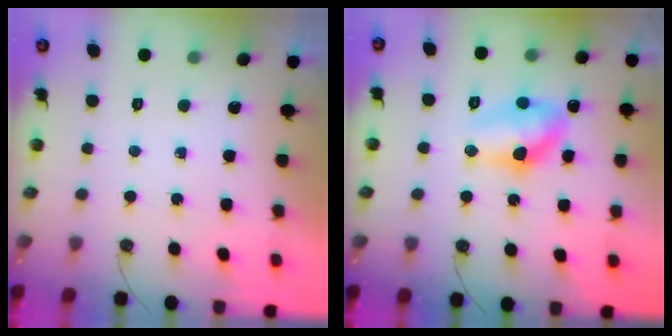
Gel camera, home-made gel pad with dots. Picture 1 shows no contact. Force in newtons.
{"total": 11.8, "press": 11.7, "slide": 1.1}